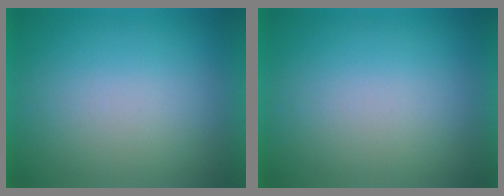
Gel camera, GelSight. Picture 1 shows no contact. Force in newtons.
{"total": 0.0}